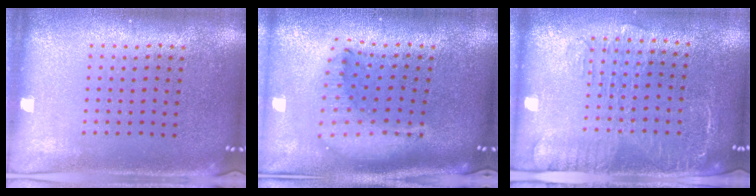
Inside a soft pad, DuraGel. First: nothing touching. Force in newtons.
{"total": 2.1, "press": 1.6, "slide": 1.3}
{"total": 1.9, "press": 1.6, "slide": 1.0}